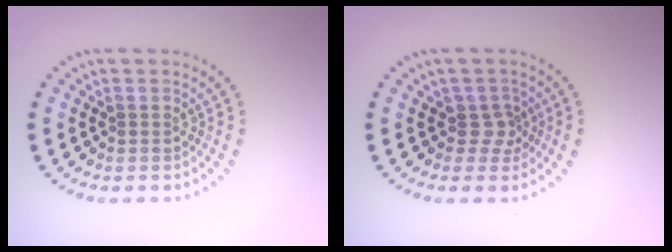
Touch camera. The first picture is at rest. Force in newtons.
{"total": 1.9, "press": 1.3, "slide": 1.3}